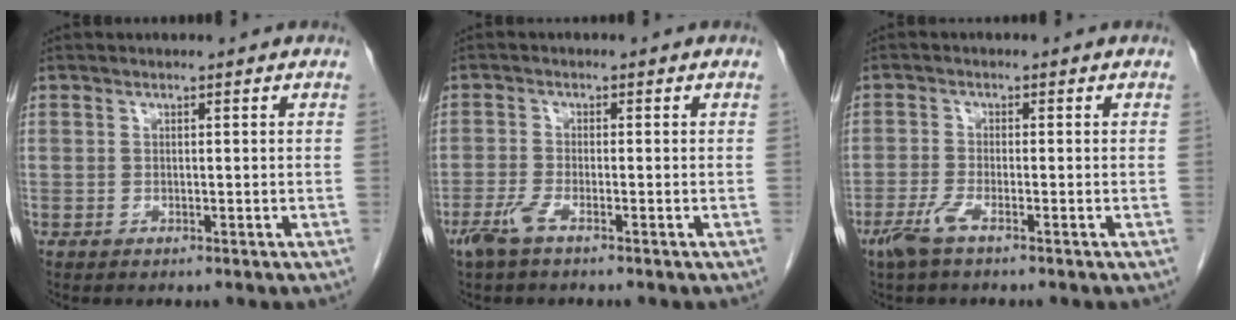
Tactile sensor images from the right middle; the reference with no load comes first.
{"total": 3.0, "force": [-2.0, 0.3, 2.2], "torque": [-0.053, -0.006, -0.045]}
{"total": 3.3, "force": [-2.1, 0.2, 2.4], "torque": [-0.058, -0.007, -0.048]}